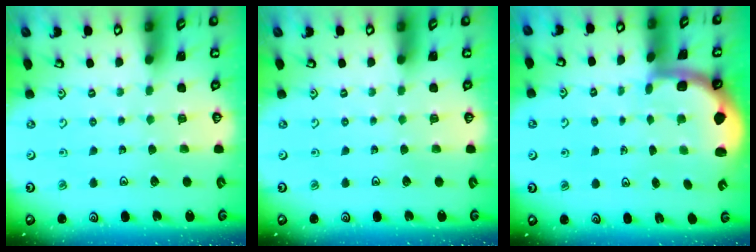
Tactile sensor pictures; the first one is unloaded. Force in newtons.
{"total": 0.0}
{"total": 1.7, "press": 1.7, "slide": 0.3}